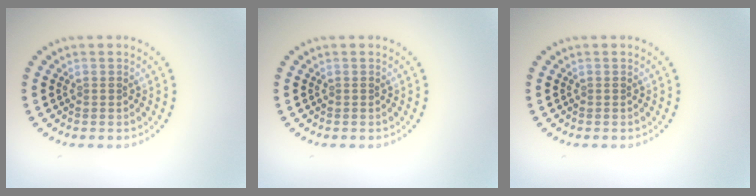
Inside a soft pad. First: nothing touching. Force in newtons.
{"total": 0.0}
{"total": 0.0}